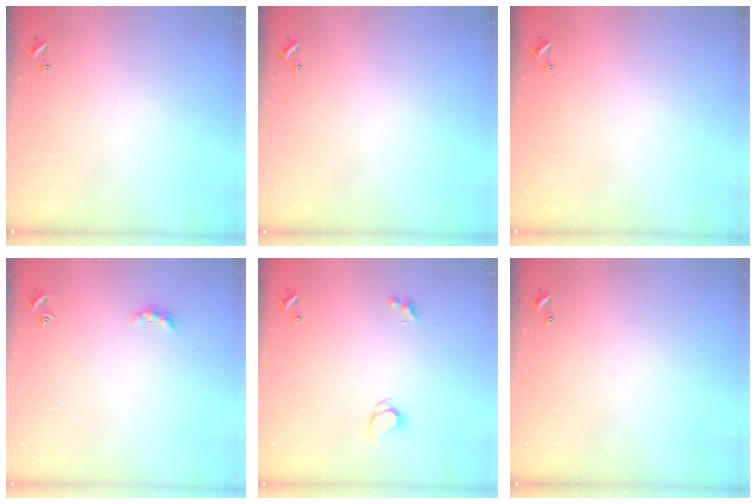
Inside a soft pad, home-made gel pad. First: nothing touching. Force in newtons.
{"total": 0.0}
{"total": 2.7, "press": 2.7, "slide": 0.1}
{"total": 2.4, "press": 2.3, "slide": 0.5}
{"total": 1.9, "press": 1.8, "slide": 0.4}
{"total": 0.0}